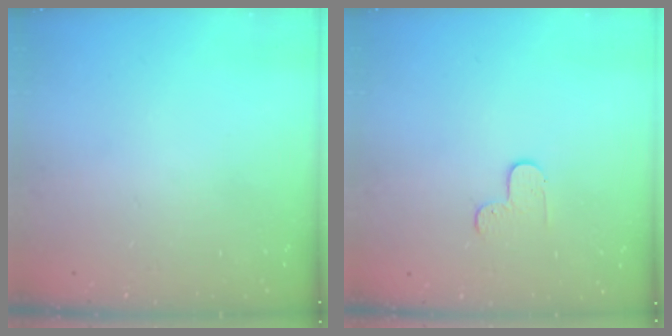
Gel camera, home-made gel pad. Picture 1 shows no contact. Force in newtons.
{"total": 4.2, "press": 4.1, "slide": 0.5}